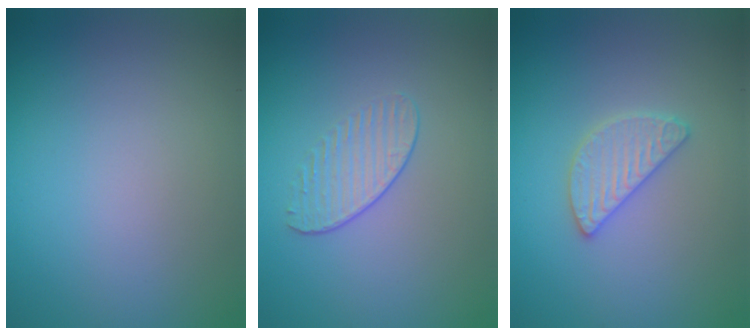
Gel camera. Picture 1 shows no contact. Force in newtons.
{"total": 1.6, "press": 1.1, "slide": 1.2}
{"total": 2.6, "press": 2.6, "slide": 0.3}